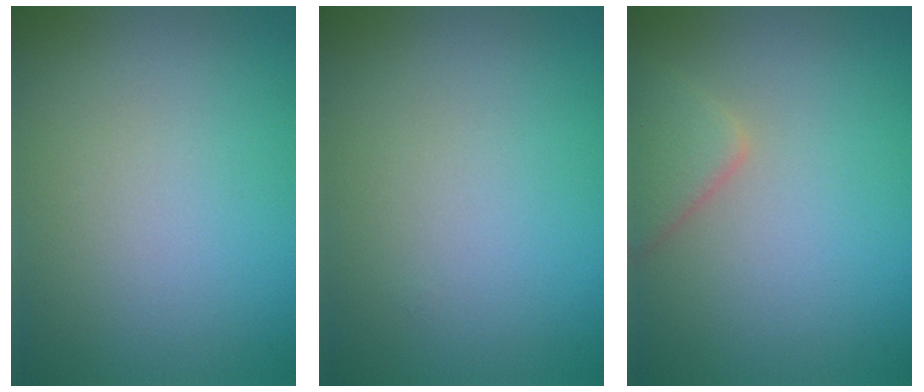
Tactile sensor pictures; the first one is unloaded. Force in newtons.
{"total": 0.0}
{"total": 2.8, "press": 2.8, "slide": 0.1}